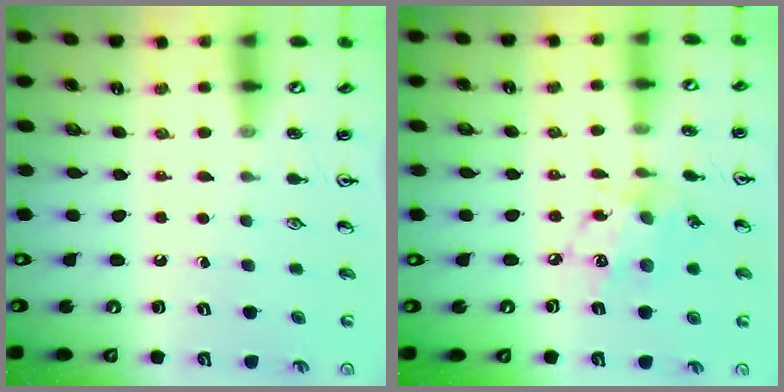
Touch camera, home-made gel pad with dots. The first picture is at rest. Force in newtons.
{"total": 11.8, "press": 11.8, "slide": 0.7}